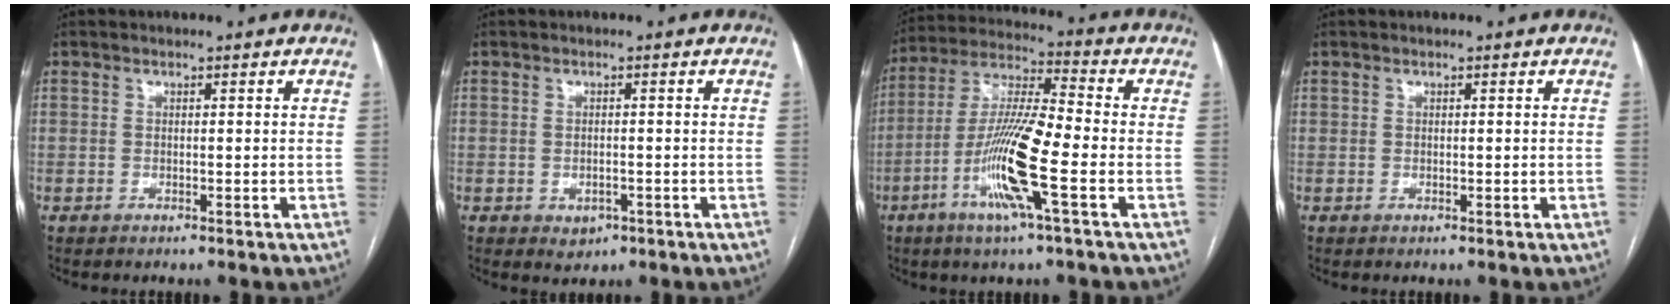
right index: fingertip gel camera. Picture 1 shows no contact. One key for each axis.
{"total": 2.2, "fx": -1.0, "fy": 1.6, "fz": 1.2, "tx": -0.014, "ty": 0.001, "tz": -0.003}
{"total": 13.8, "fx": -4.6, "fy": 0.4, "fz": 13.0, "tx": -0.263, "ty": -0.007, "tz": -0.092}
{"total": 0.0}